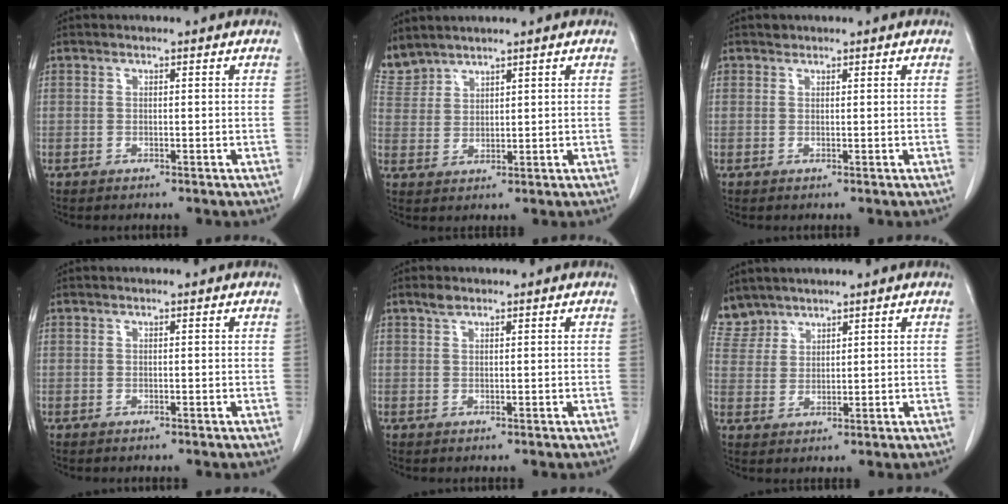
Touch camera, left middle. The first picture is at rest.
{"total": 4.2, "force": [4.1, 0.8, -0.2], "torque": [-0.006, 0.008, 0.096]}
{"total": 0.7, "force": [0.6, 0.3, -0.1], "torque": [-0.001, 0.000, 0.008]}
{"total": 0.0}
{"total": 1.3, "force": [1.0, 0.5, 0.6], "torque": [-0.015, 0.003, 0.020]}
{"total": 4.5, "force": [4.2, 1.7, -0.5], "torque": [0.009, 0.006, 0.094]}